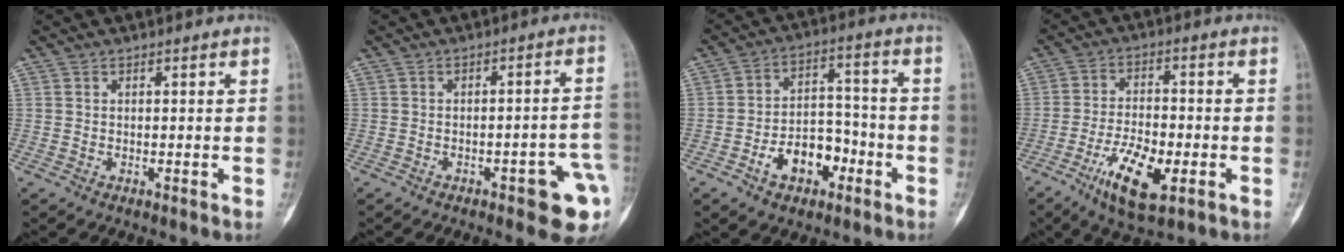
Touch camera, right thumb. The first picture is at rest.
{"total": 10.5, "force": [-3.7, 2.9, 9.3], "torque": [-0.097, 0.024, -0.038]}
{"total": 10.8, "force": [-4.9, 7.0, 6.7], "torque": [-0.075, 0.049, -0.080]}
{"total": 11.1, "force": [-4.5, 4.4, 9.1], "torque": [-0.164, 0.011, -0.076]}